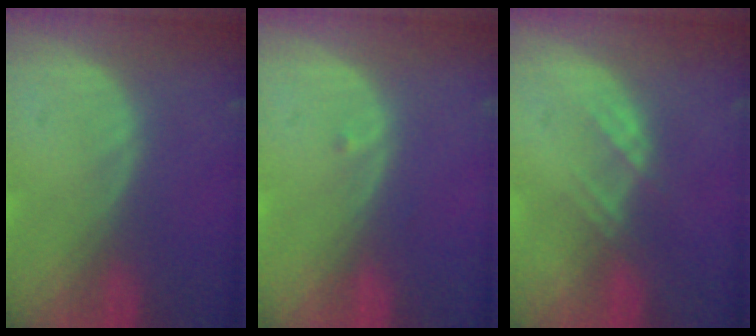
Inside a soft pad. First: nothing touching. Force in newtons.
{"total": 0.5, "press": 0.4, "slide": 0.3}
{"total": 2.3, "press": 2.1, "slide": 0.7}